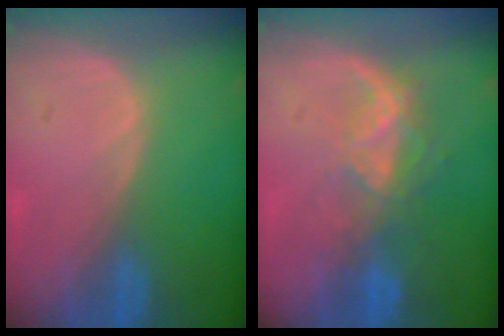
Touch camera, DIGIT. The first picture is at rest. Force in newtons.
{"total": 6.5, "press": 5.9, "slide": 2.8}